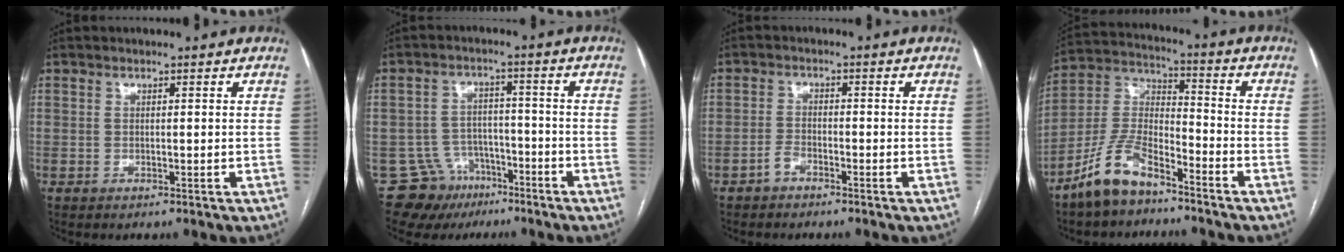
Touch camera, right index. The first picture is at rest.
{"total": 8.2, "force": [-5.2, 6.3, 0.3], "torque": [0.000, 0.031, -0.074]}
{"total": 1.9, "force": [-1.6, 0.7, 0.8], "torque": [-0.016, 0.004, -0.029]}
{"total": 10.4, "force": [-7.9, 3.5, 5.9], "torque": [-0.134, 0.011, -0.156]}